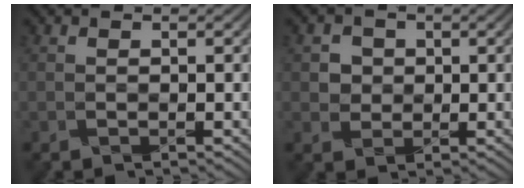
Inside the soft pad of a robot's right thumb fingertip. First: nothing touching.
{"total": 2.5, "force": [0.6, 2.4, 0.1], "torque": [-0.007, -0.007, 0.009]}